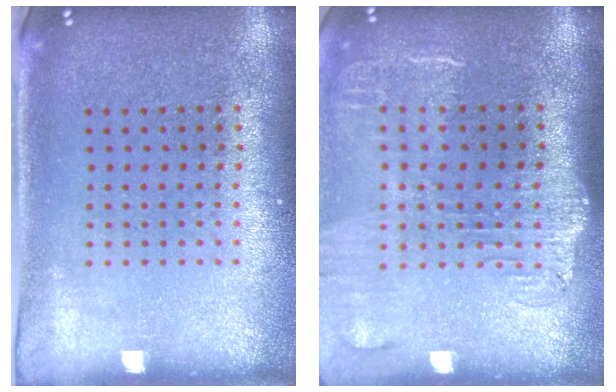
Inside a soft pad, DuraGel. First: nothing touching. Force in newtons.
{"total": 1.9, "press": 1.5, "slide": 1.2}